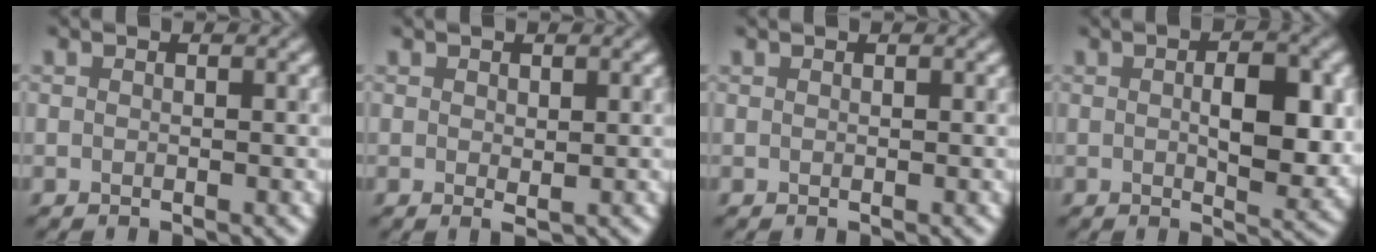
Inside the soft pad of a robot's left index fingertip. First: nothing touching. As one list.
[{"total": 0.7, "force": [0.2, 0.4, 0.6], "torque": [-0.008, -0.003, 0.003]}, {"total": 0.0}, {"total": 5.8, "force": [0.4, 2.5, 5.3], "torque": [-0.083, -0.004, 0.008]}]